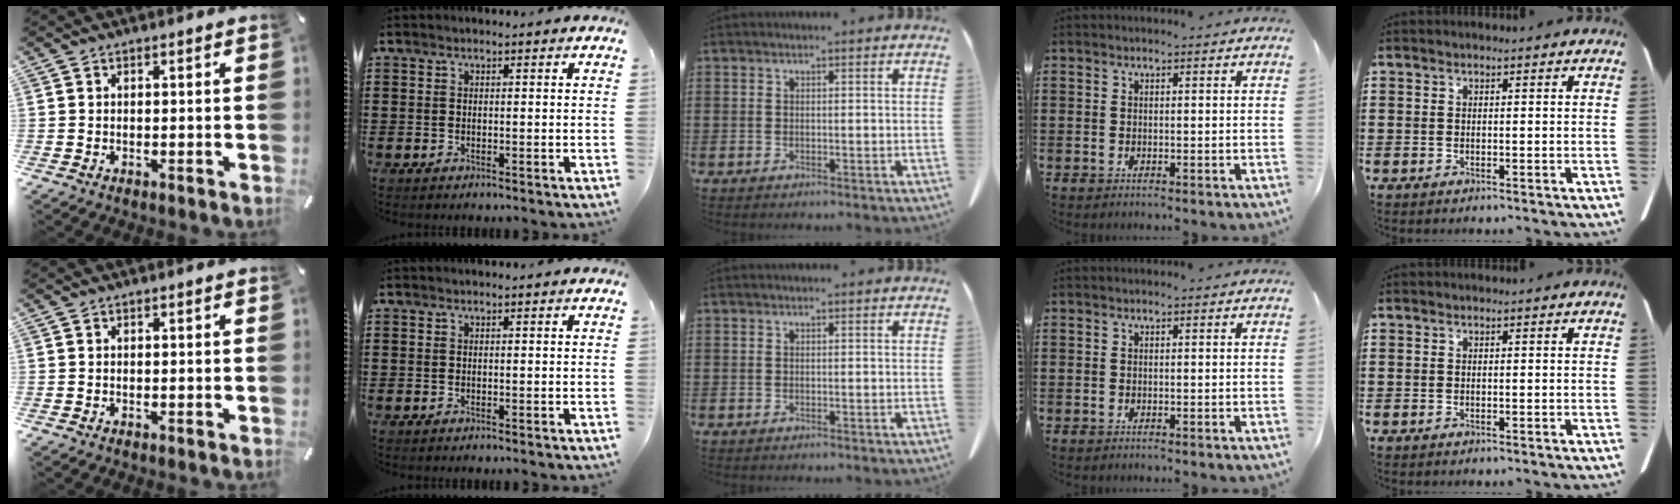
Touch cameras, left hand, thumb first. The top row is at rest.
{}